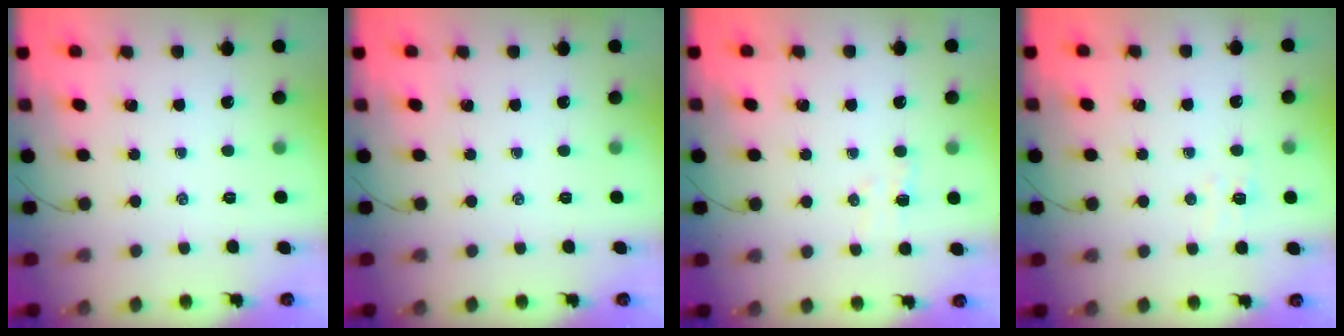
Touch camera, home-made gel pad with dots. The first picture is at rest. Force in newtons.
{"total": 0.0}
{"total": 3.0, "press": 2.9, "slide": 0.7}
{"total": 5.0, "press": 4.9, "slide": 1.0}